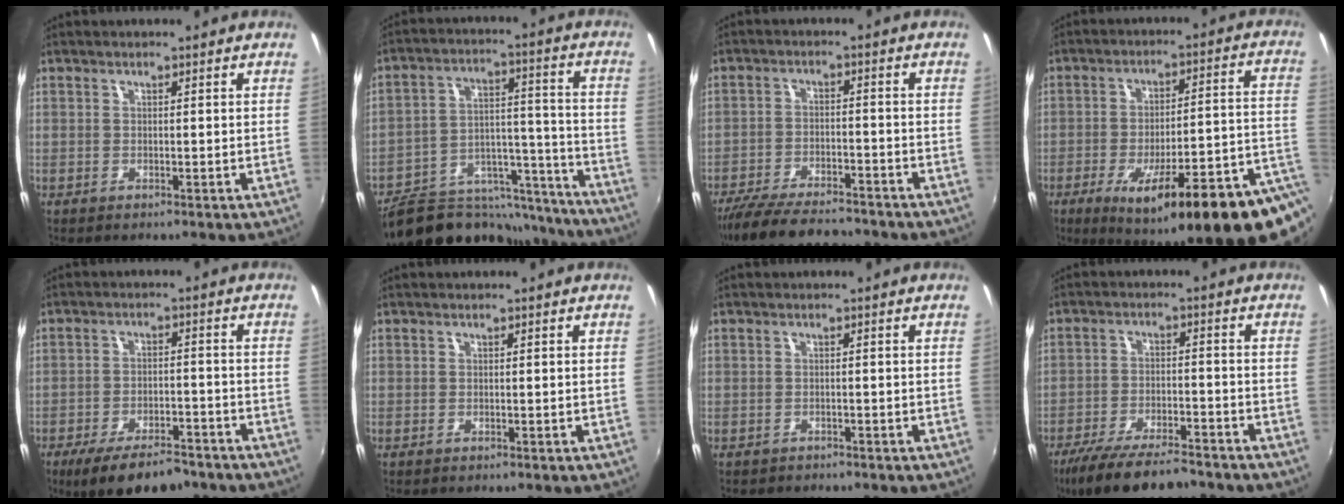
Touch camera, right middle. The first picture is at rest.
{"total": 22.3, "force": [-19.2, 9.0, 6.9], "torque": [-0.123, 0.050, -0.258]}
{"total": 15.5, "force": [-13.3, 4.1, 6.9], "torque": [-0.151, -0.022, -0.213]}
{"total": 22.7, "force": [-10.3, 3.1, 19.9], "torque": [-0.272, -0.037, -0.140]}
{"total": 11.7, "force": [-8.9, 4.1, 6.4], "torque": [-0.138, -0.020, -0.139]}
{"total": 0.0}
{"total": 1.4, "force": [-1.2, 0.7, 0.1], "torque": [-0.008, -0.002, -0.017]}
{"total": 13.9, "force": [-11.5, 3.5, 7.0], "torque": [-0.151, -0.024, -0.190]}